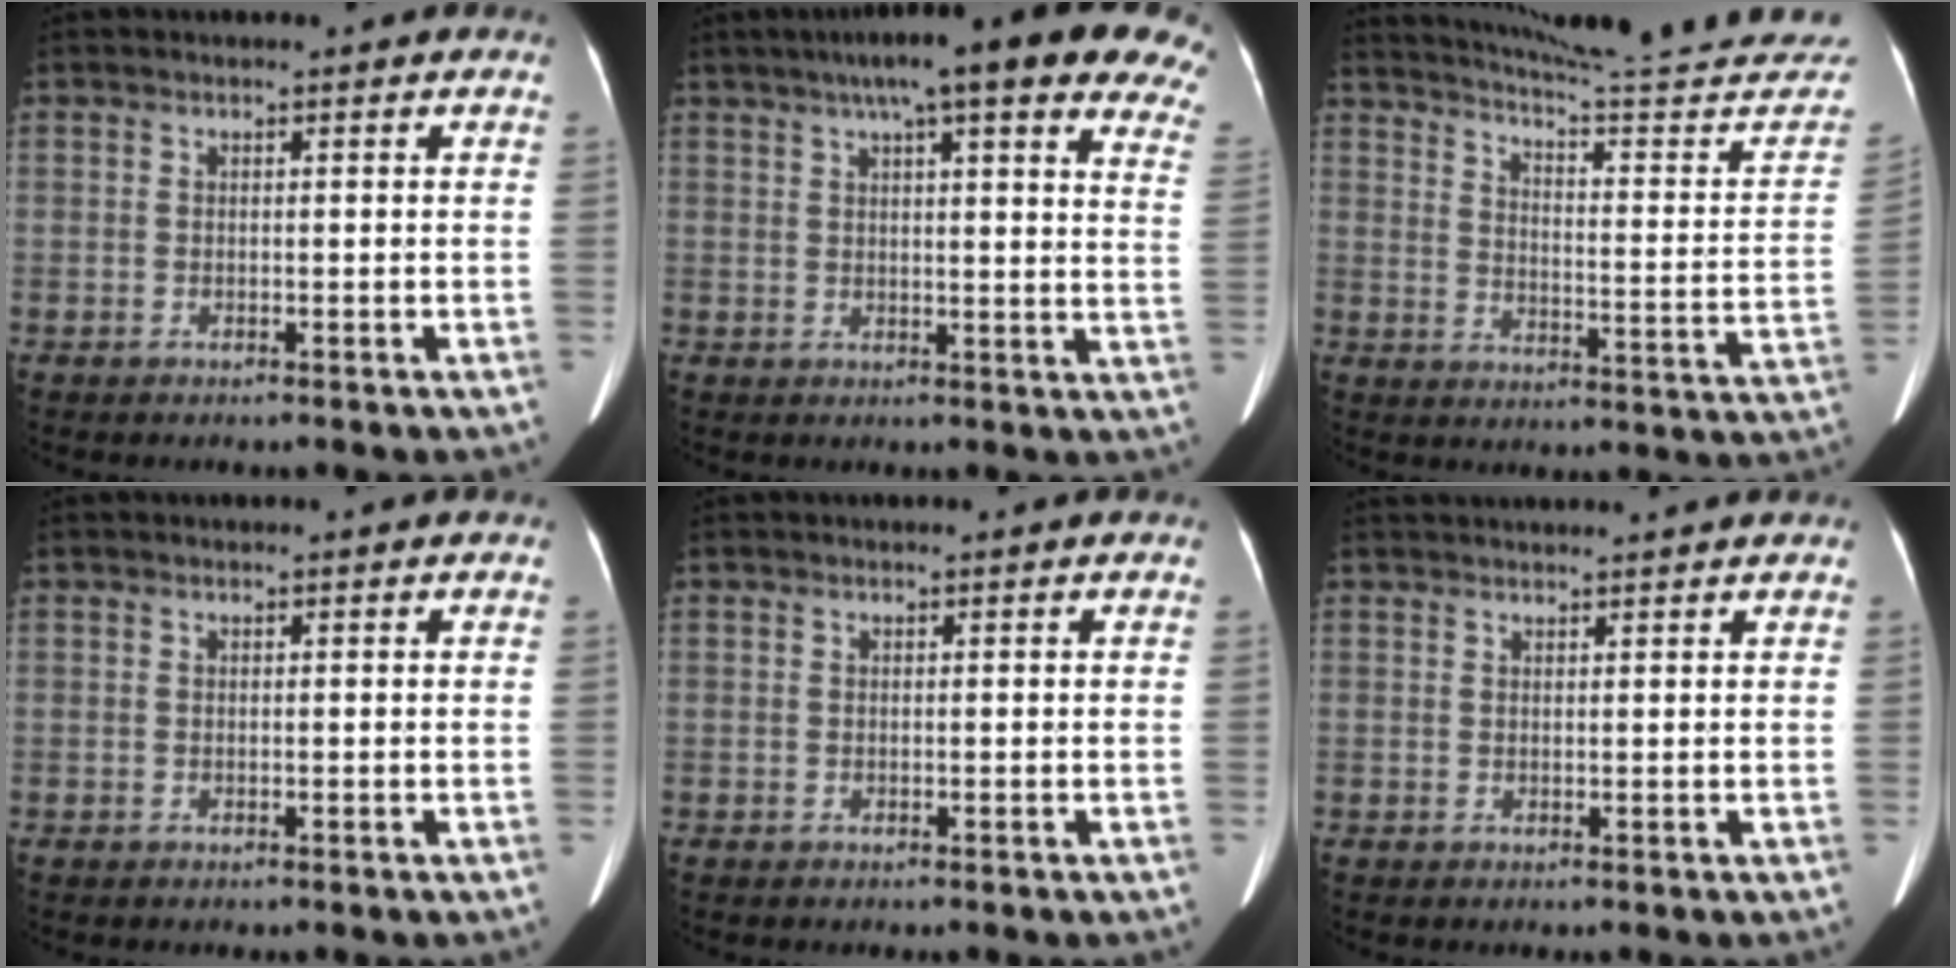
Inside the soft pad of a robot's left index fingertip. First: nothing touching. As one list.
[{"total": 22.6, "force": [16.8, 3.2, 14.8], "torque": [-0.184, 0.025, 0.189]}, {"total": 28.6, "force": [27.0, 0.2, 9.2], "torque": [-0.133, -0.125, 0.332]}, {"total": 0.0}, {"total": 0.0}, {"total": 6.8, "force": [6.5, -0.3, 2.1], "torque": [-0.023, 0.034, 0.078]}]